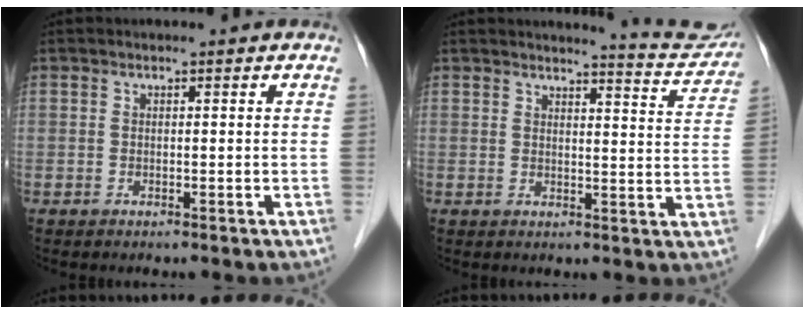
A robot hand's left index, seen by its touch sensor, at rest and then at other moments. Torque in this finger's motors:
{"motor_torque": [0.54, -0.67, 0.06, -0.01]}